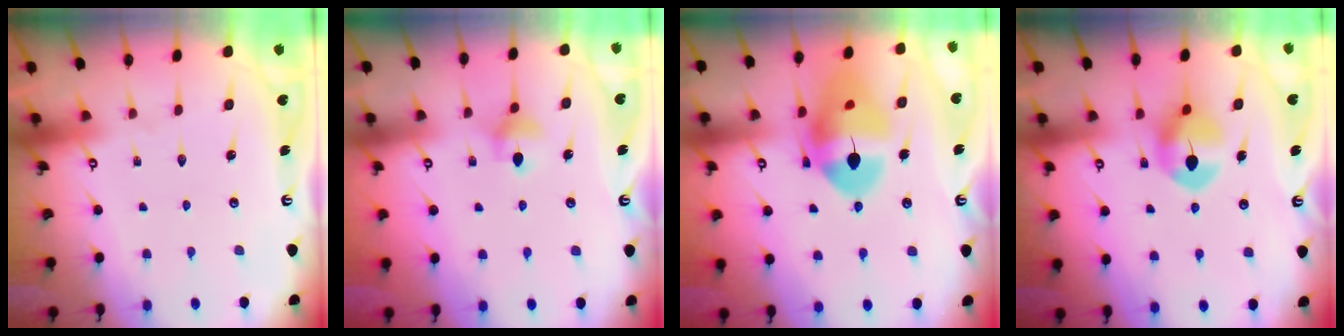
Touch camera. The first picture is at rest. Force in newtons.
{"total": 5.4, "press": 5.3, "slide": 0.9}
{"total": 16.1, "press": 16.0, "slide": 1.7}
{"total": 7.9, "press": 7.9, "slide": 0.2}